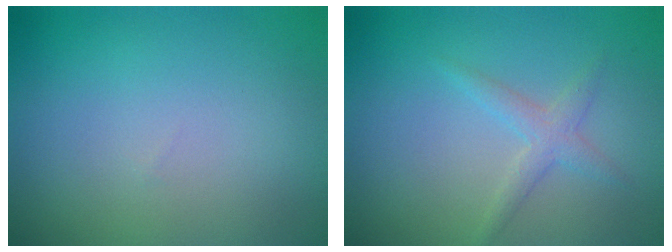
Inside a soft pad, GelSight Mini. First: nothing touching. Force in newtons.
{"total": 1.9, "press": 1.9, "slide": 0.0}